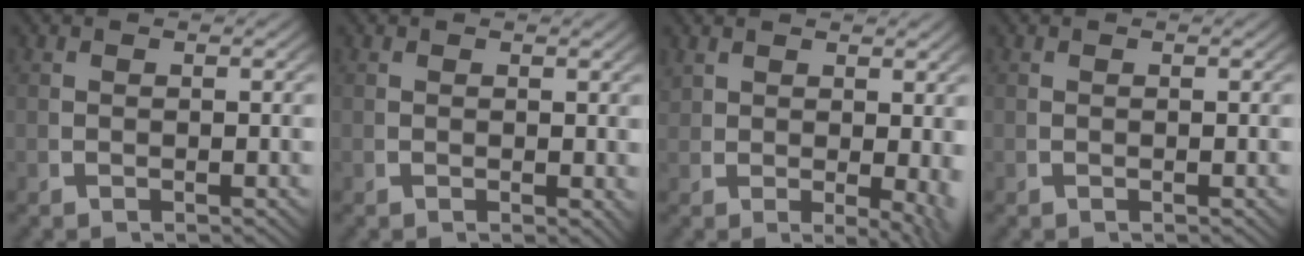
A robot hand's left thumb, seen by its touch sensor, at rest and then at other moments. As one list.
[{"total": 0.8, "force": [0.4, 0.4, 0.6], "torque": [-0.005, -0.004, 0.008]}, {"total": 2.8, "force": [0.6, 1.0, 2.5], "torque": [-0.033, -0.019, 0.028]}, {"total": 0.0}]